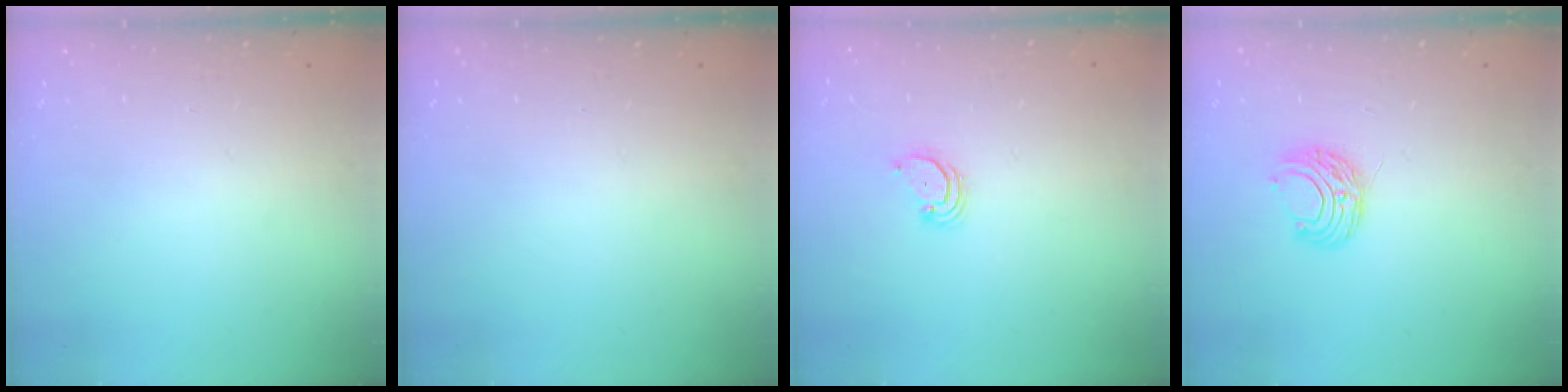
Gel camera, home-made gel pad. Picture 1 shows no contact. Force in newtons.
{"total": 0.0}
{"total": 2.2, "press": 2.2, "slide": 0.3}
{"total": 7.5, "press": 7.4, "slide": 0.6}